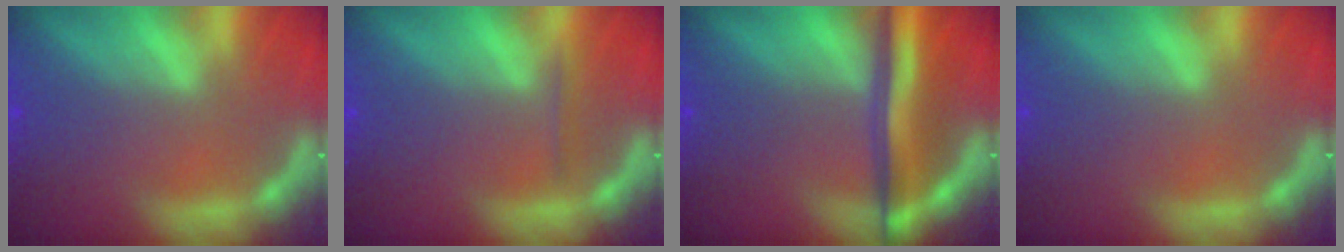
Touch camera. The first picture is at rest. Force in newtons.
{"total": 0.9}
{"total": 7.1}
{"total": 0.0}